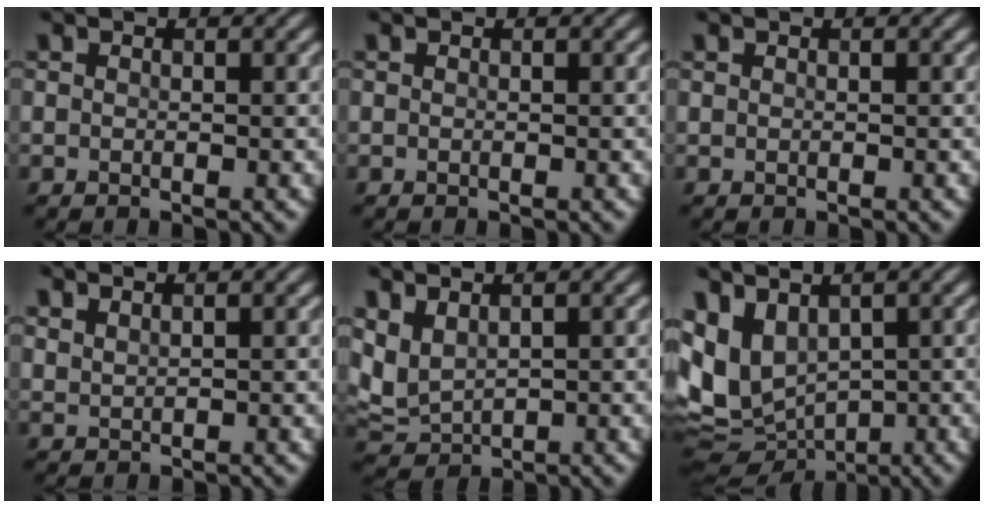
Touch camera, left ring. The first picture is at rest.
{"total": 0.0}
{"total": 0.0}
{"total": 1.7, "force": [1.5, 0.4, 0.6], "torque": [-0.004, 0.001, 0.023]}
{"total": 3.6, "force": [1.6, 2.0, 2.5], "torque": [-0.066, 0.005, 0.041]}
{"total": 9.1, "force": [0.7, 6.3, 6.5], "torque": [-0.134, -0.013, 0.041]}